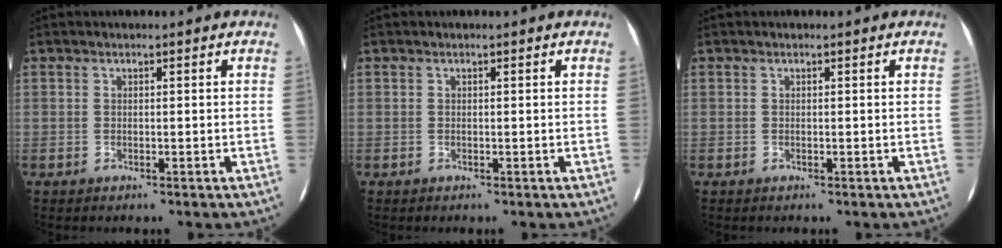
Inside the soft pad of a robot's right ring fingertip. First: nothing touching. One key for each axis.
{"total": 0.0}
{"total": 0.0}